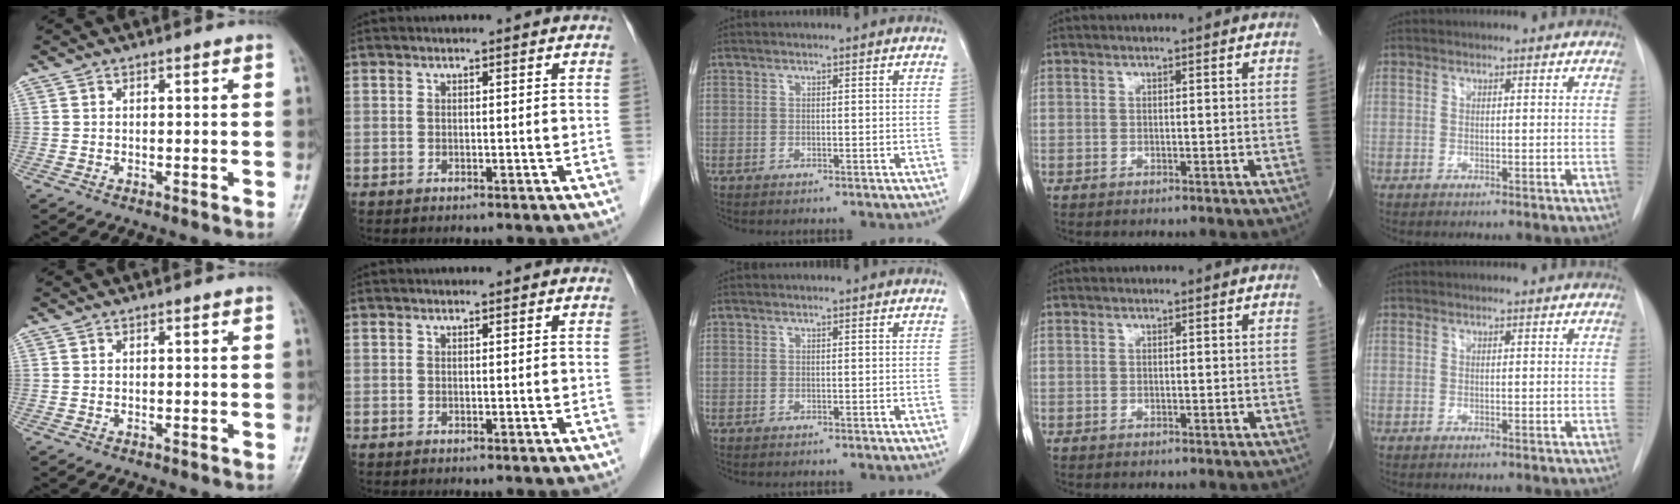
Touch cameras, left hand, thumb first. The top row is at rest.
{}